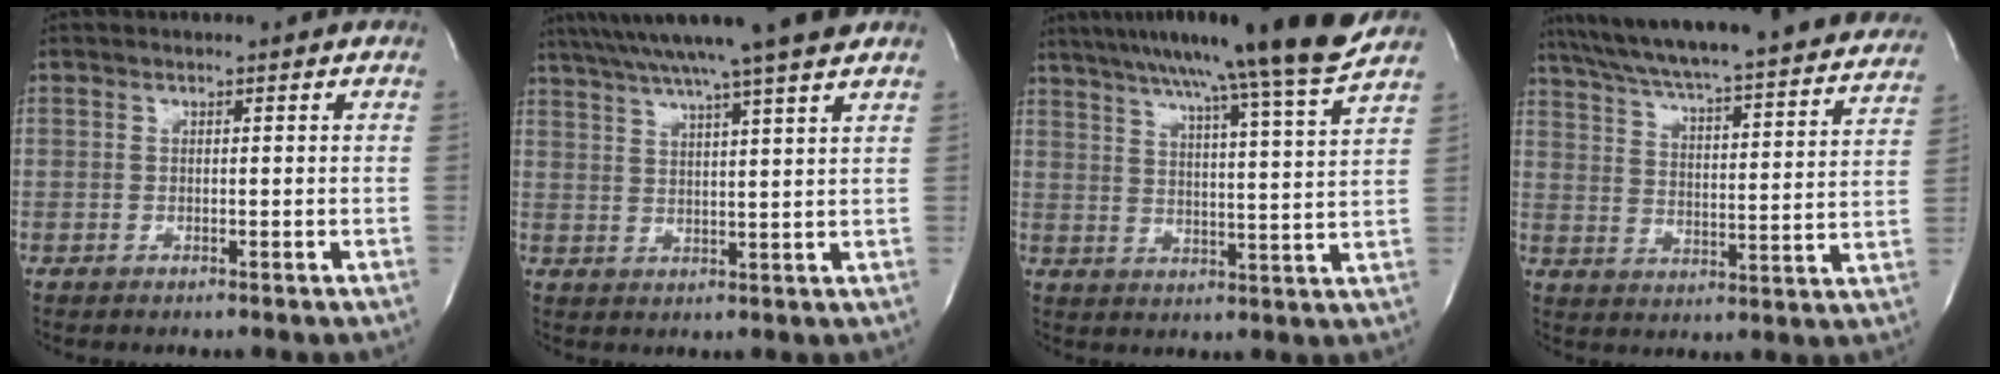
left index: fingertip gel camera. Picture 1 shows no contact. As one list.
[{"total": 15.0, "force": [12.3, -1.2, 8.4], "torque": [-0.151, 0.013, 0.175]}, {"total": 20.2, "force": [17.1, -2.2, 10.6], "torque": [-0.177, -0.029, 0.235]}, {"total": 32.6, "force": [29.4, 3.3, 13.8], "torque": [-0.227, -0.063, 0.371]}]